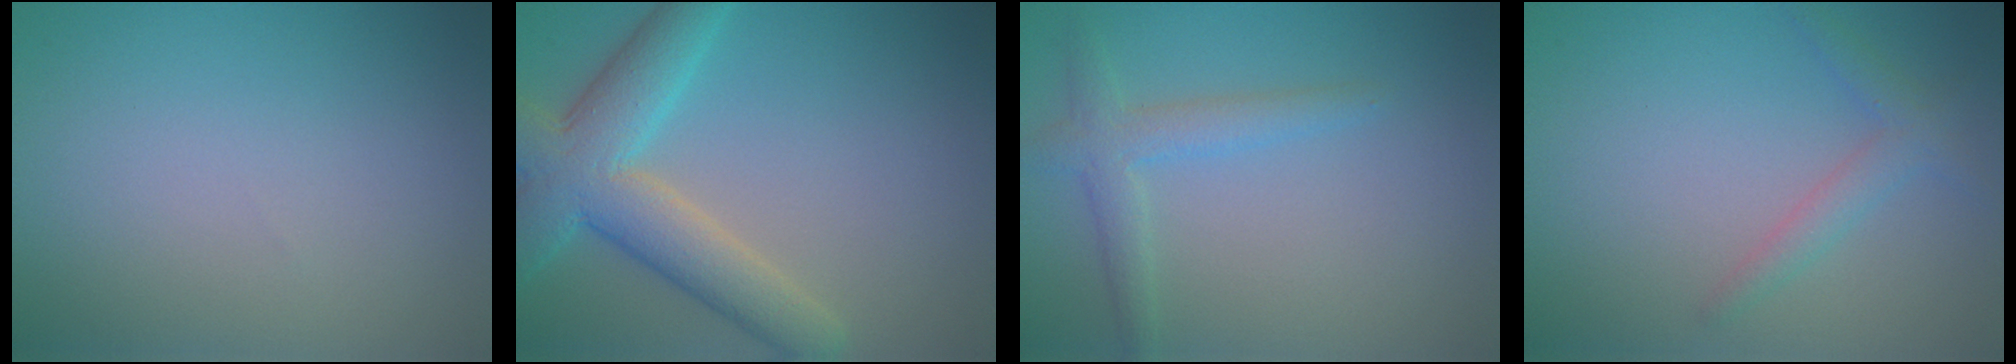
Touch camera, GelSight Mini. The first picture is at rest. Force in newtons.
{"total": 7.1, "press": 7.1, "slide": 0.4}
{"total": 2.5, "press": 2.5, "slide": 0.1}
{"total": 1.9, "press": 1.9, "slide": 0.0}